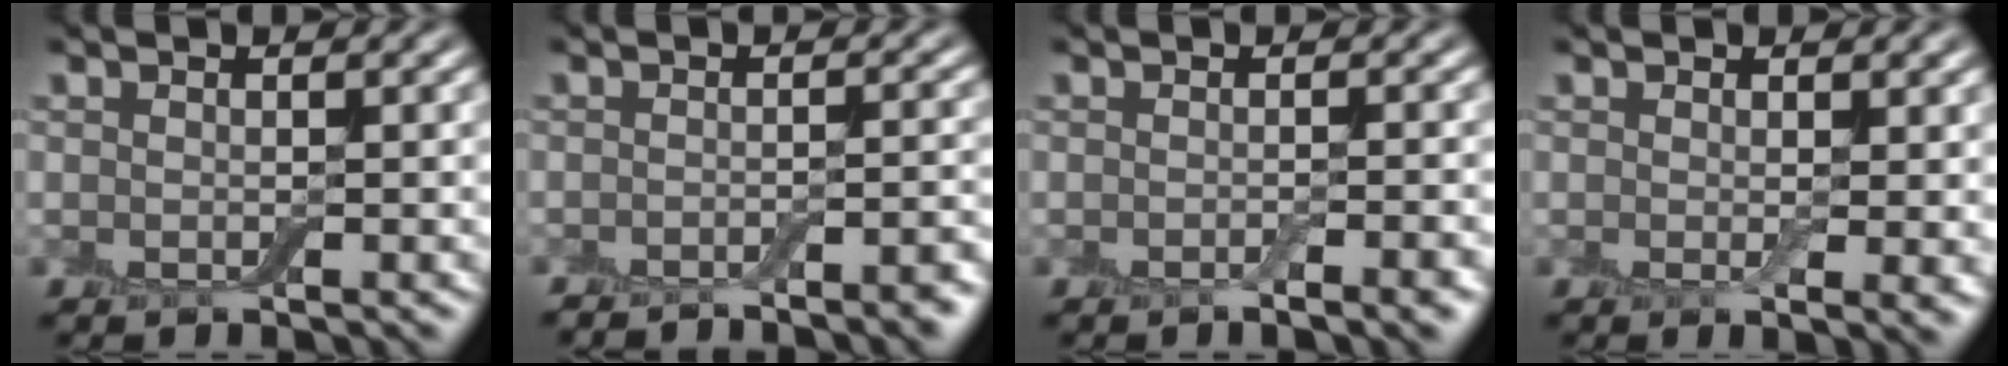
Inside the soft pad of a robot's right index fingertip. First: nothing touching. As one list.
[{"total": 3.4, "force": [-2.9, 0.6, 1.7], "torque": [-0.014, 0.003, -0.041]}, {"total": 2.7, "force": [-1.3, 0.6, 2.2], "torque": [-0.026, 0.000, -0.021]}, {"total": 1.9, "force": [0.3, 0.3, 1.8], "torque": [-0.025, -0.010, 0.008]}]